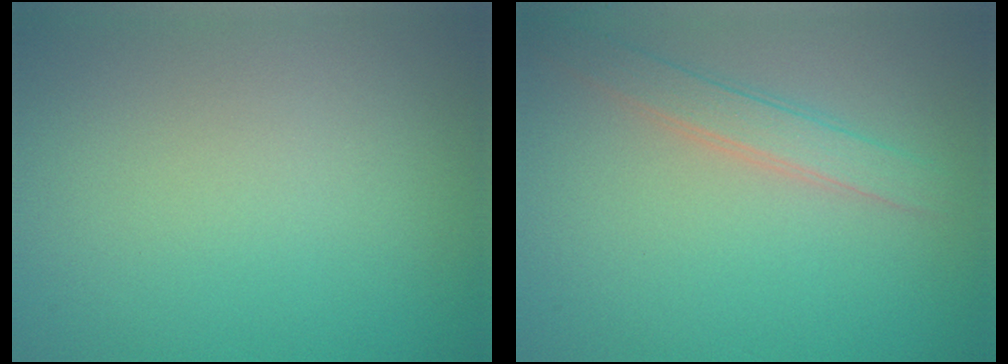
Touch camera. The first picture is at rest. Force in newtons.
{"total": 2.4, "press": 2.4, "slide": 0.1}